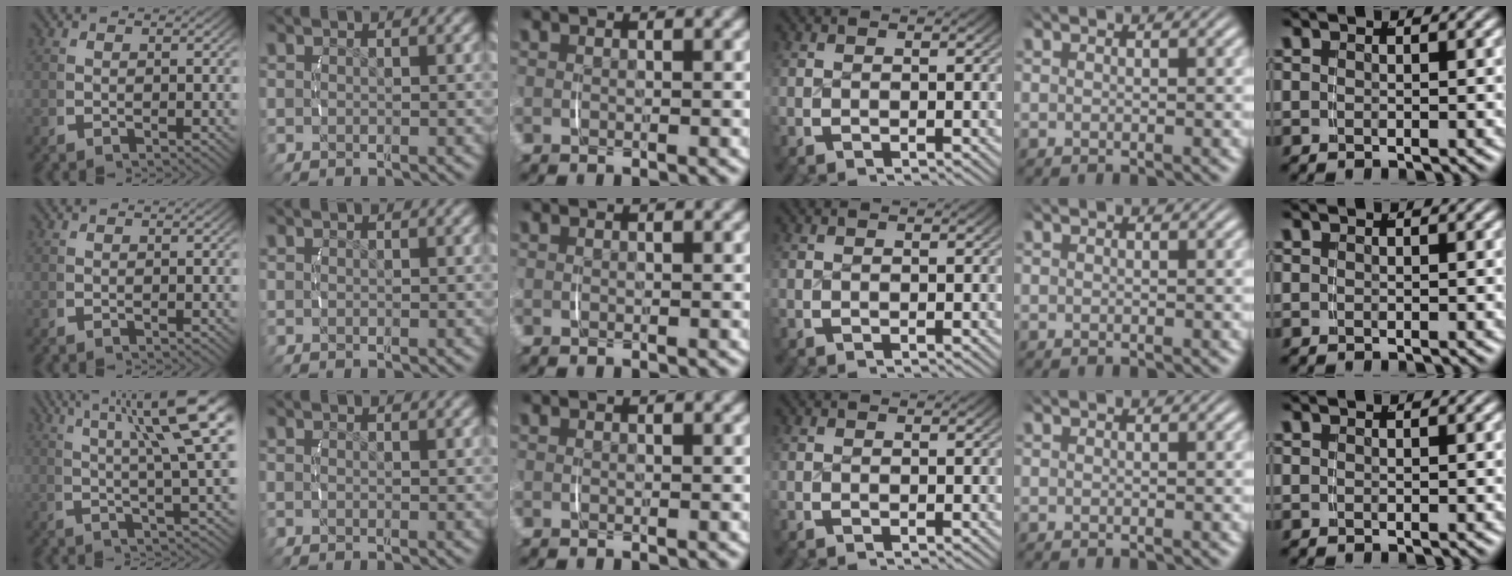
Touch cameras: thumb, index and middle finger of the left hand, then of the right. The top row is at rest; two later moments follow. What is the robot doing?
{"motion": "lift_and_place", "object": "phone"}